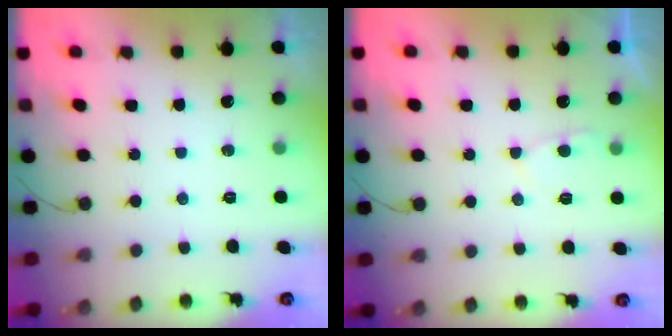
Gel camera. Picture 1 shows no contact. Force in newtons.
{"total": 3.1, "press": 3.1, "slide": 0.4}